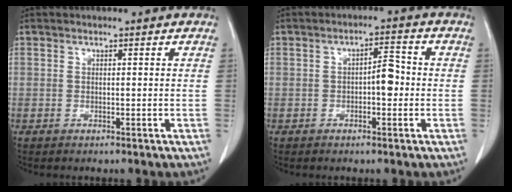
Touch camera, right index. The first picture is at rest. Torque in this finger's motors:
{"motor_torque": [0.38, -0.18, 0.06, 0.04]}